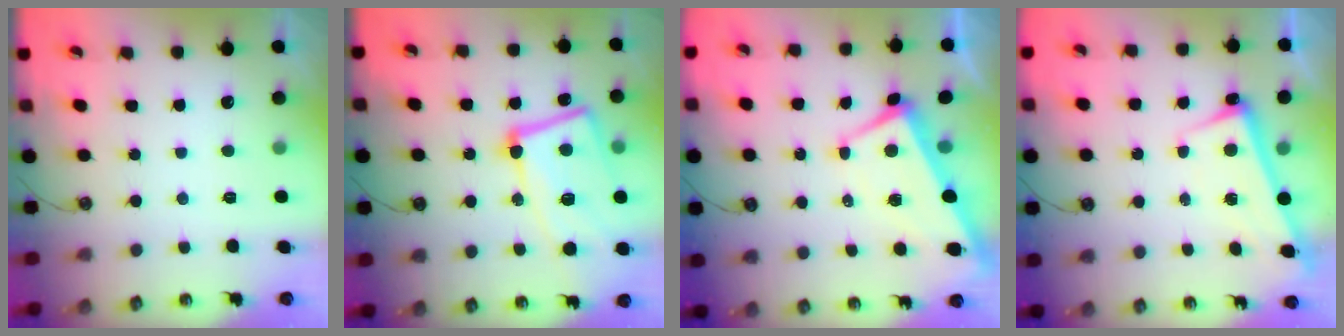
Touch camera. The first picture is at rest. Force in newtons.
{"total": 18.8, "press": 18.5, "slide": 3.1}
{"total": 1.9, "press": 1.7, "slide": 0.8}
{"total": 2.6, "press": 2.4, "slide": 0.9}